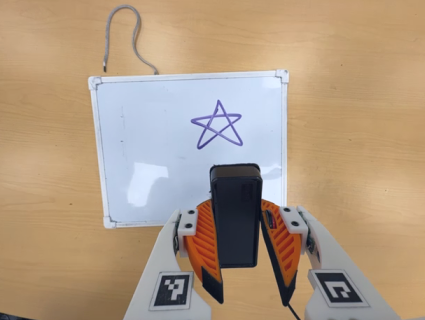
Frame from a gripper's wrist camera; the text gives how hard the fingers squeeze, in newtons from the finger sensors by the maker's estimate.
{"total": 8.0, "left": 7.4, "right": 8.6}